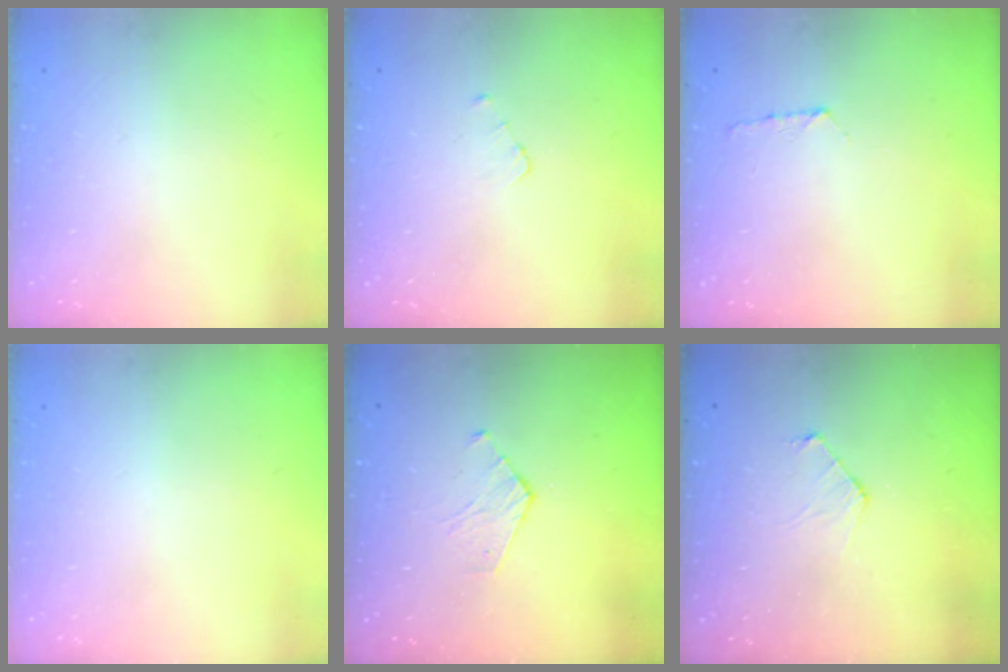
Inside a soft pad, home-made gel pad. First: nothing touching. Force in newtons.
{"total": 2.7, "press": 2.7, "slide": 0.3}
{"total": 5.9, "press": 5.9, "slide": 0.7}
{"total": 0.0}
{"total": 2.8, "press": 2.7, "slide": 0.3}
{"total": 5.5, "press": 5.5, "slide": 0.5}